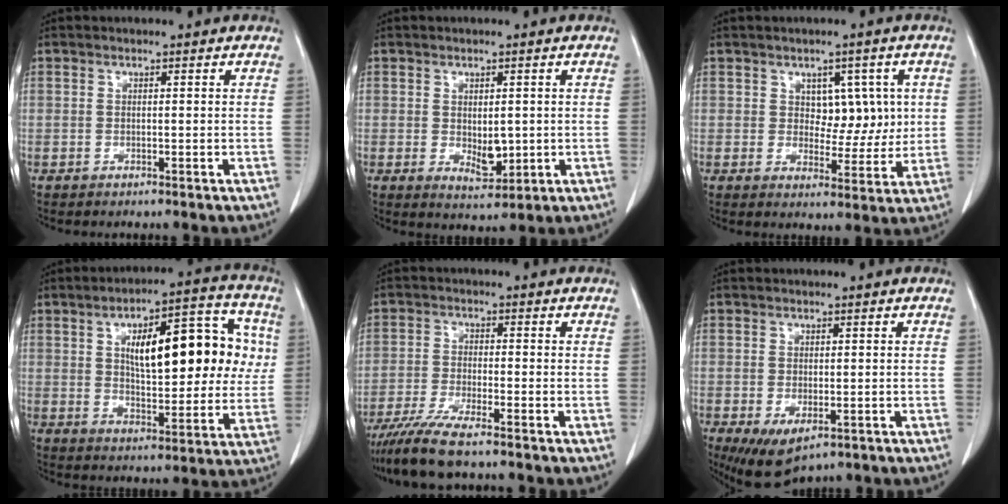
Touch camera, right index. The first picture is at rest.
{"total": 4.2, "force": [-0.1, 2.2, 3.6], "torque": [-0.057, -0.011, 0.009]}
{"total": 6.0, "force": [1.6, 3.9, 4.3], "torque": [-0.042, 0.010, 0.030]}
{"total": 18.6, "force": [4.4, 7.0, 16.7], "torque": [-0.236, 0.035, 0.065]}
{"total": 7.1, "force": [-5.9, 0.1, 4.0], "torque": [-0.068, -0.021, -0.106]}
{"total": 6.3, "force": [-3.0, 3.1, 4.6], "torque": [-0.073, -0.017, -0.040]}